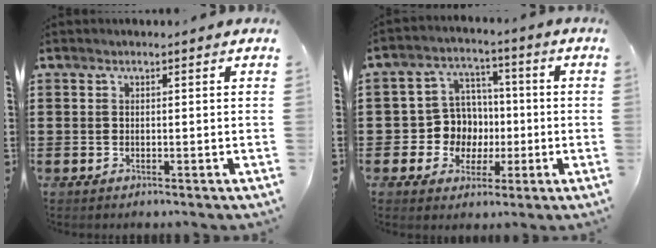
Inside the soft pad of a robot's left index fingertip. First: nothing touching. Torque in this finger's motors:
{"motor_torque": [0.21, 0.19, -0.01, 0.00]}